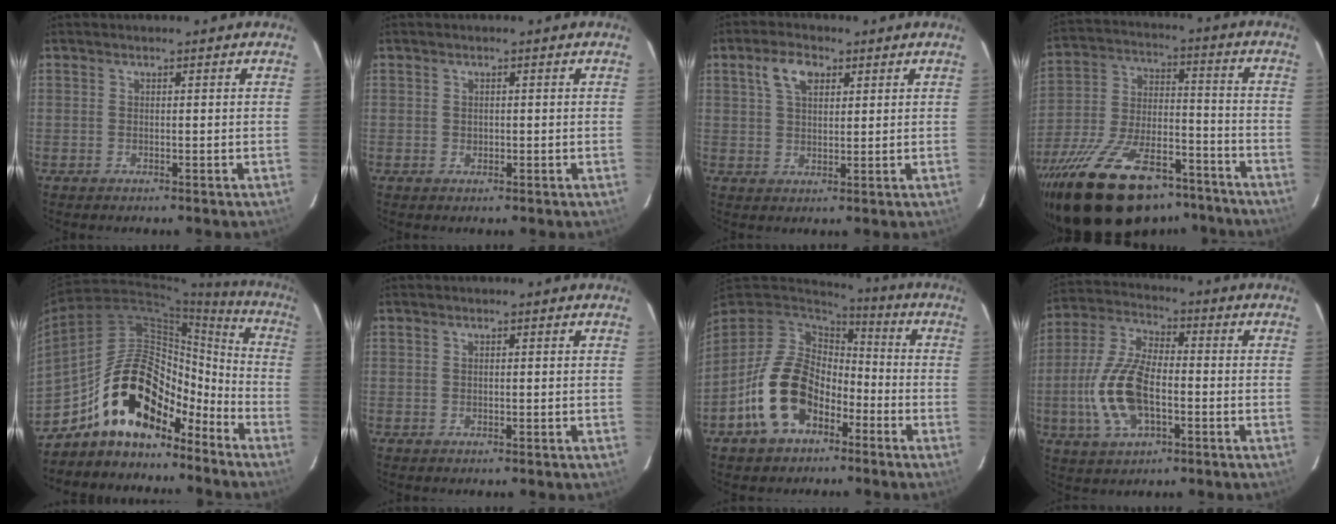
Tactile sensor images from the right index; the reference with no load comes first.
{"total": 0.9, "force": [0.0, 0.8, 0.3], "torque": [-0.002, 0.001, 0.000]}
{"total": 5.5, "force": [2.6, 2.8, 3.9], "torque": [-0.074, 0.013, 0.047]}
{"total": 26.8, "force": [-19.5, 11.1, 14.5], "torque": [-0.280, -0.011, -0.296]}
{"total": 17.8, "force": [-12.8, 8.7, 8.9], "torque": [-0.146, 0.037, -0.208]}
{"total": 0.0}
{"total": 15.3, "force": [-6.4, 10.6, 8.9], "torque": [-0.195, 0.016, -0.098]}
{"total": 14.4, "force": [-3.2, 7.0, 12.2], "torque": [-0.267, 0.004, -0.060]}